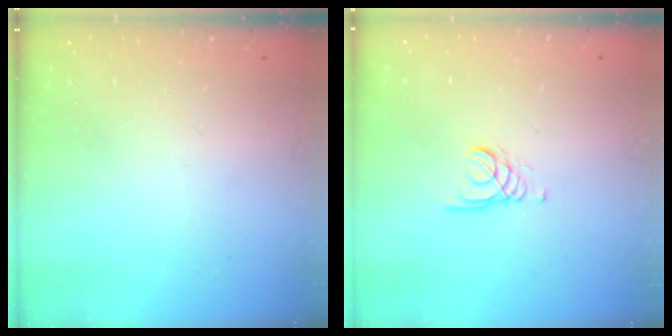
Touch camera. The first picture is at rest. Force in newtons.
{"total": 1.8, "press": 1.8, "slide": 0.2}